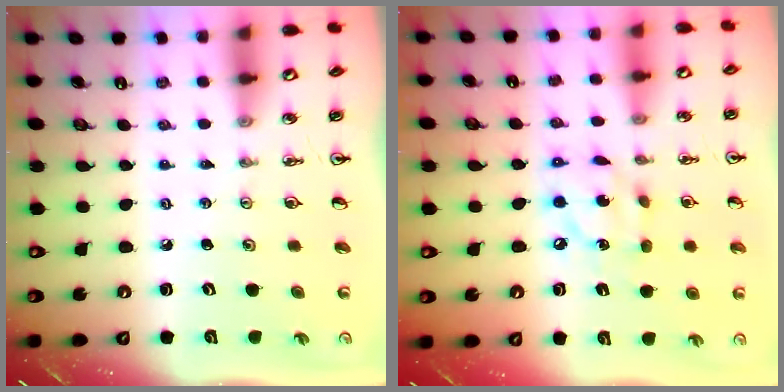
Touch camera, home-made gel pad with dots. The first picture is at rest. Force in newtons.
{"total": 9.6, "press": 9.6, "slide": 0.5}